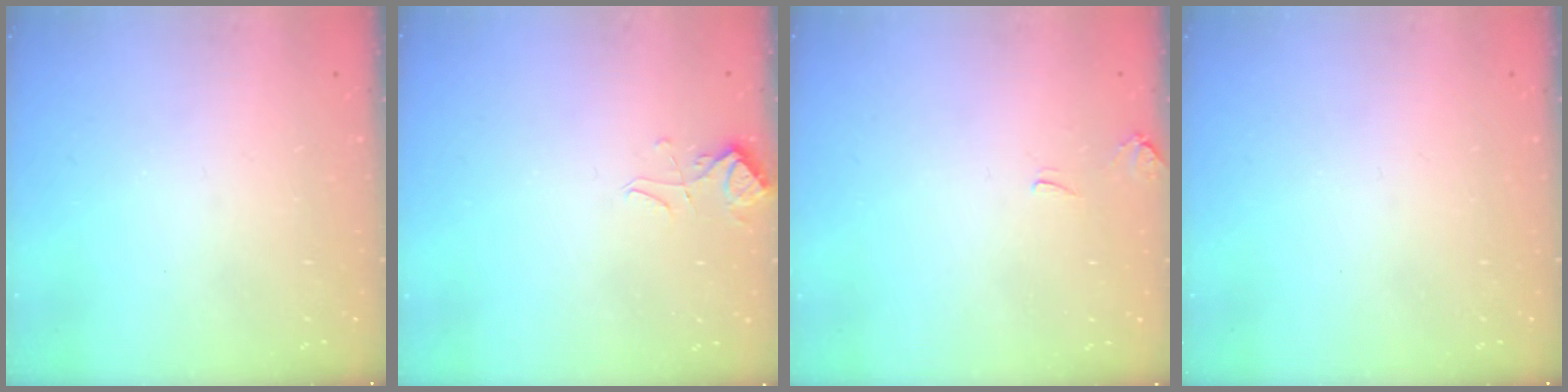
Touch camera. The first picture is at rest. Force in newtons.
{"total": 2.8, "press": 2.8, "slide": 0.5}
{"total": 0.6, "press": 0.1, "slide": 0.6}
{"total": 0.0}